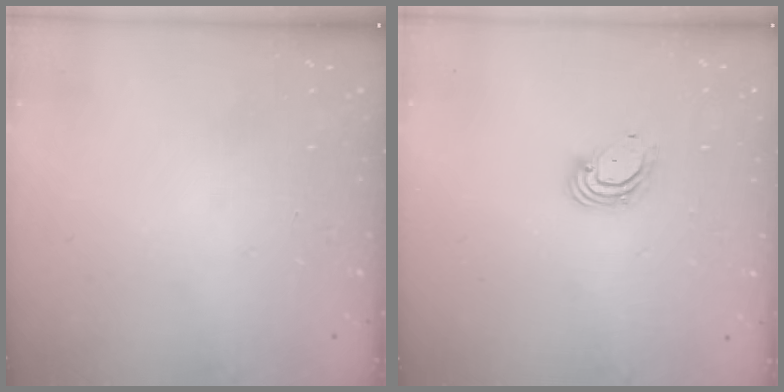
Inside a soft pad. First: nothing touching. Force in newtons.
{"total": 4.3, "press": 4.3, "slide": 0.2}